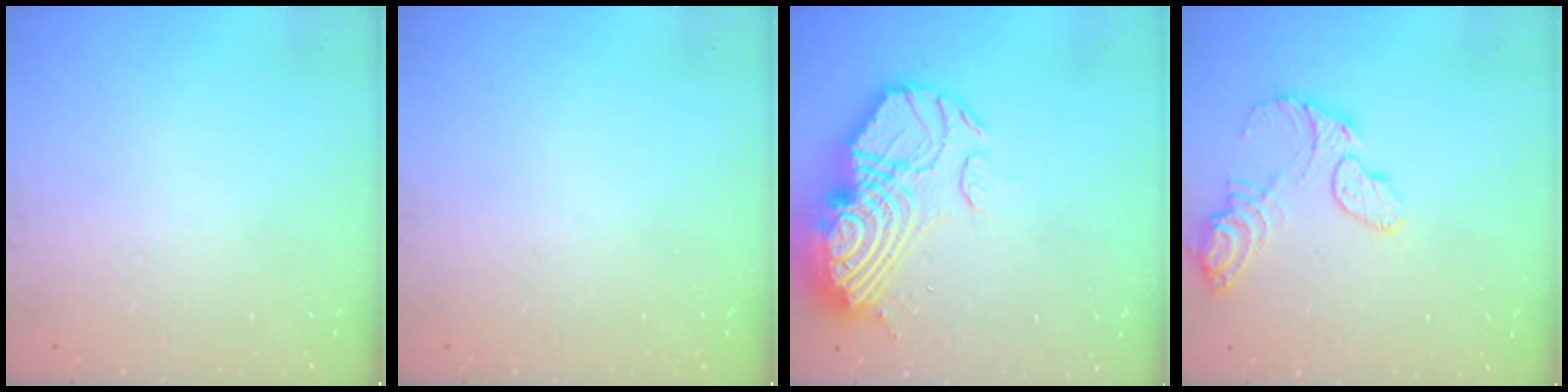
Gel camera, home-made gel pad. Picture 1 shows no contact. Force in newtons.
{"total": 0.0}
{"total": 22.8, "press": 22.6, "slide": 2.8}
{"total": 11.6, "press": 11.5, "slide": 0.8}